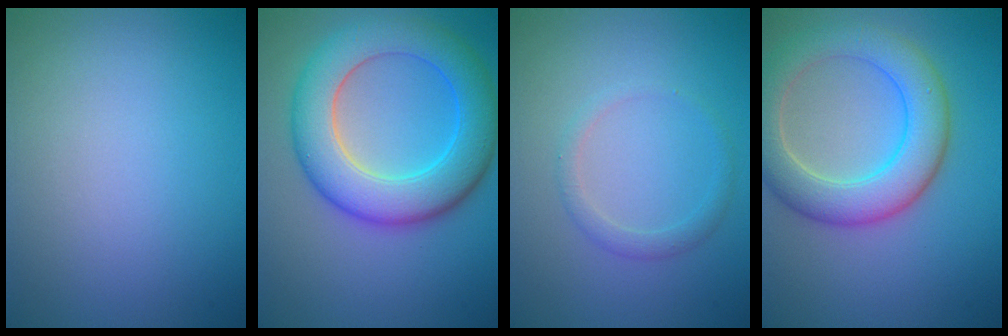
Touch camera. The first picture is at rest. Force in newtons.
{"total": 8.5, "press": 8.5, "slide": 0.6}
{"total": 1.5, "press": 1.5, "slide": 0.1}
{"total": 6.8, "press": 6.7, "slide": 0.3}